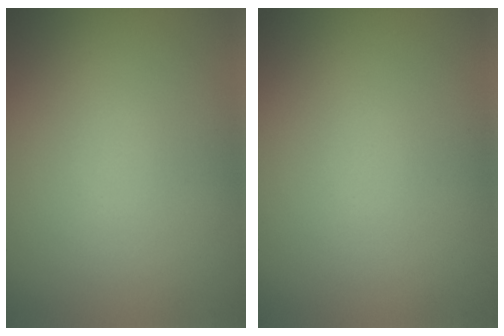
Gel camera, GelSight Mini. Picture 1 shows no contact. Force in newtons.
{"total": 0.0}